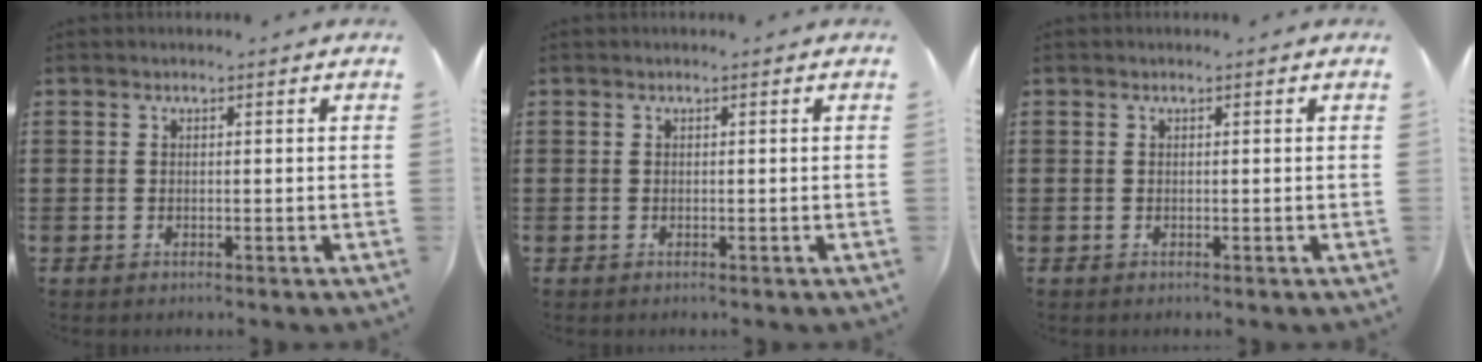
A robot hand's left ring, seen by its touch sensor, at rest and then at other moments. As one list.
[{"total": 0.0}, {"total": 0.0}]